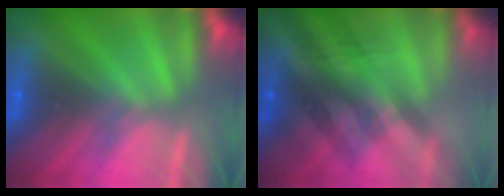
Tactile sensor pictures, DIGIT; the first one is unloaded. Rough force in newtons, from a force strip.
{"total": 2.6}